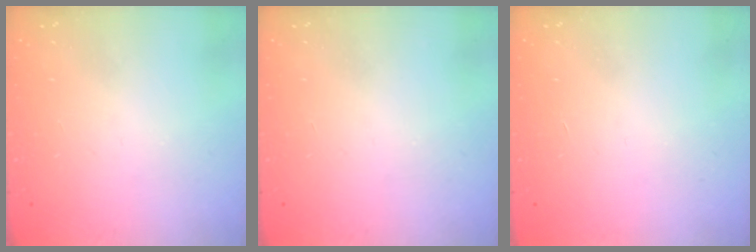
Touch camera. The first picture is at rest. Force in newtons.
{"total": 0.0}
{"total": 1.7, "press": 1.7, "slide": 0.1}